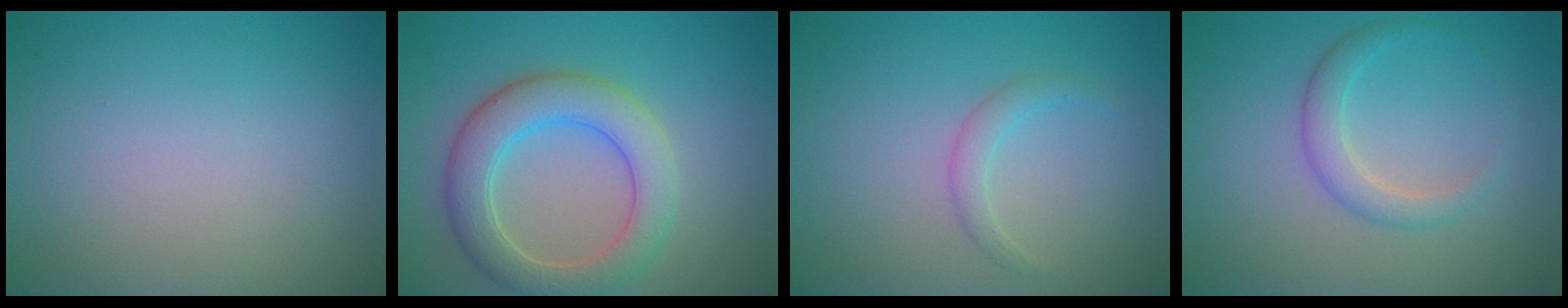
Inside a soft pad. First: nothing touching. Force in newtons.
{"total": 5.7, "press": 5.7, "slide": 0.5}
{"total": 1.5, "press": 1.5, "slide": 0.1}
{"total": 2.4, "press": 2.4, "slide": 0.1}